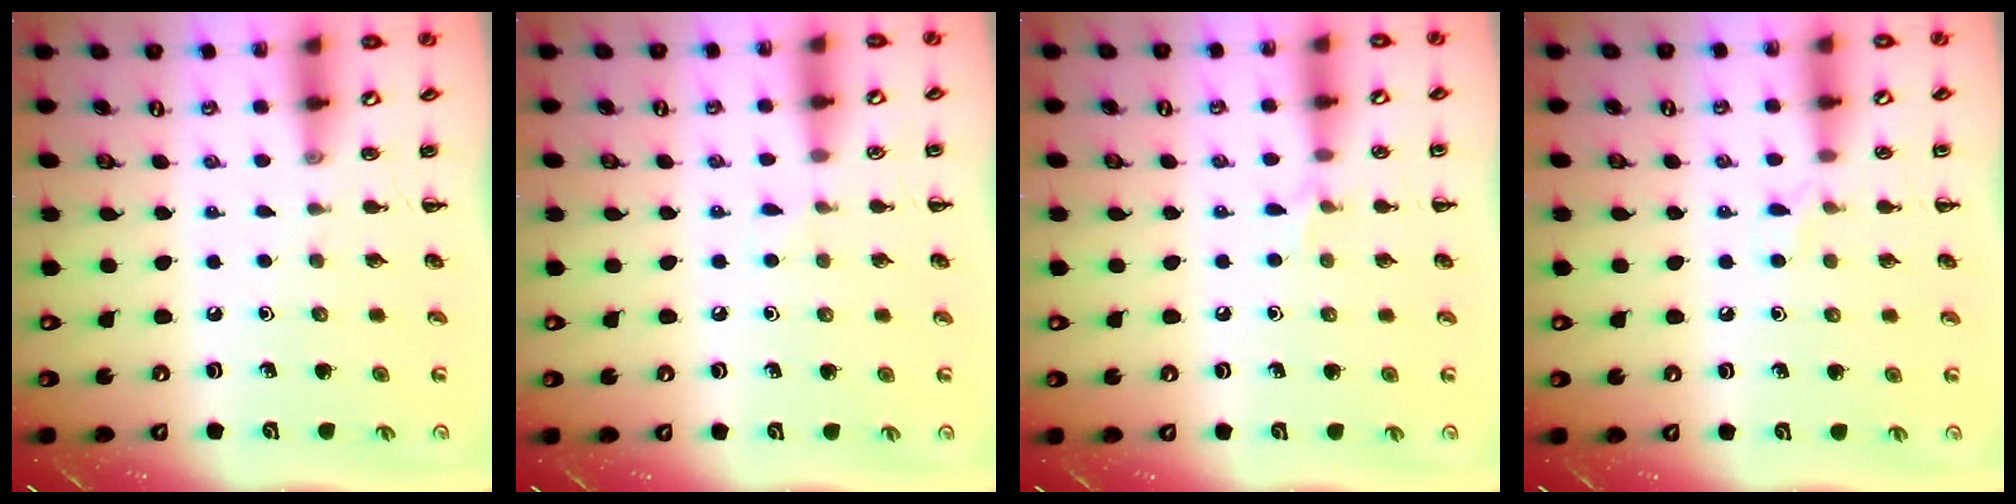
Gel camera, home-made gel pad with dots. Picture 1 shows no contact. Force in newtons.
{"total": 4.1, "press": 3.9, "slide": 1.3}
{"total": 4.4, "press": 4.1, "slide": 1.6}
{"total": 3.9, "press": 3.6, "slide": 1.4}